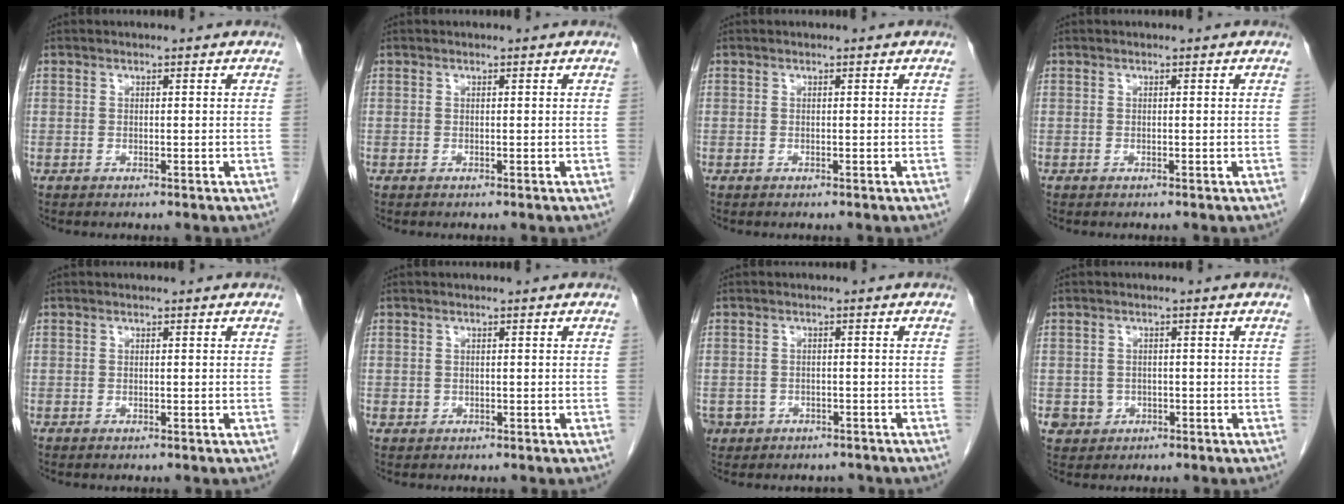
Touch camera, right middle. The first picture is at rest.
{"total": 0.0}
{"total": 0.0}
{"total": 0.0}
{"total": 0.0}
{"total": 0.7, "force": [-0.1, 0.7, 0.2], "torque": [-0.001, 0.003, 0.000]}
{"total": 5.2, "force": [-3.3, 4.0, 0.5], "torque": [-0.013, 0.014, -0.043]}
{"total": 2.8, "force": [-0.8, 2.7, 0.3], "torque": [0.001, 0.008, -0.007]}